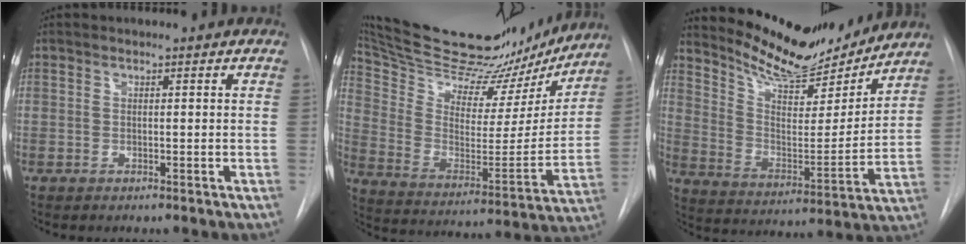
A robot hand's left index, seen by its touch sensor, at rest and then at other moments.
{"total": 30.2, "force": [26.2, 8.8, 12.2], "torque": [-0.211, -0.022, 0.373]}
{"total": 15.1, "force": [14.3, 3.0, 4.0], "torque": [-0.074, -0.028, 0.232]}